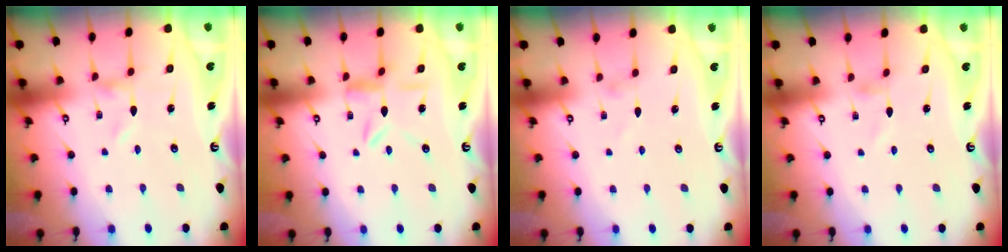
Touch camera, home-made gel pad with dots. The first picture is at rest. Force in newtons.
{"total": 8.0, "press": 8.0, "slide": 0.7}
{"total": 0.8, "press": 0.8, "slide": 0.1}
{"total": 0.0}